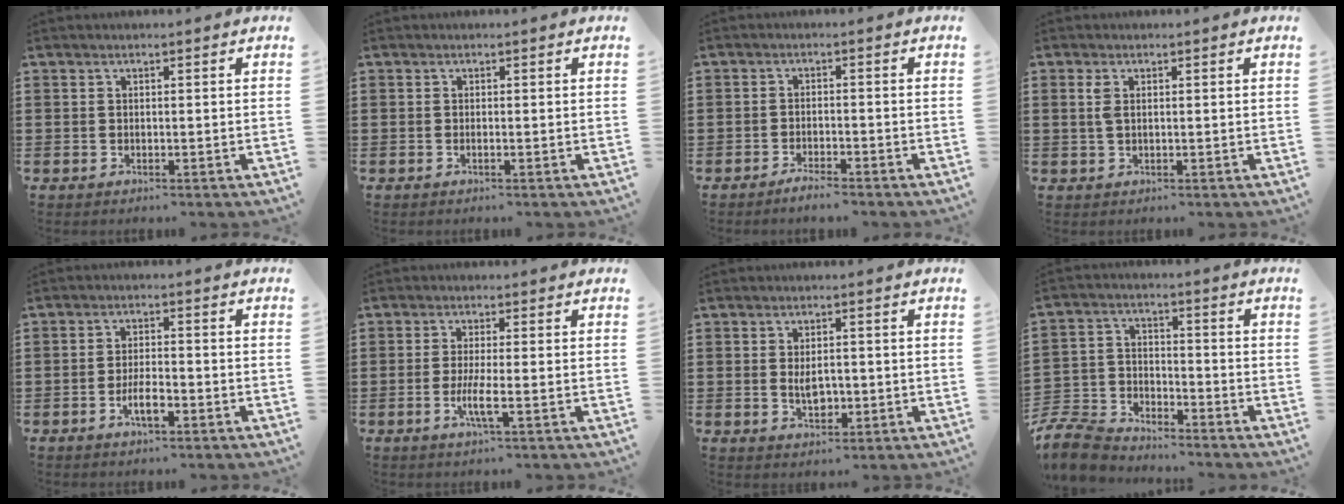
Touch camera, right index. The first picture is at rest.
{"total": 0.0}
{"total": 2.0, "force": [-1.9, 0.2, 0.6], "torque": [-0.014, 0.002, -0.036]}
{"total": 1.7, "force": [0.5, 0.6, 1.5], "torque": [-0.033, 0.003, 0.007]}
{"total": 4.2, "force": [-2.0, 1.5, 3.4], "torque": [-0.064, 0.004, -0.037]}
{"total": 4.1, "force": [-1.3, 0.3, 3.9], "torque": [-0.074, -0.008, -0.025]}
{"total": 3.5, "force": [-0.2, 1.8, 3.0], "torque": [-0.050, 0.001, -0.005]}
{"total": 7.4, "force": [-7.1, 1.7, 1.3], "torque": [-0.046, 0.007, -0.146]}